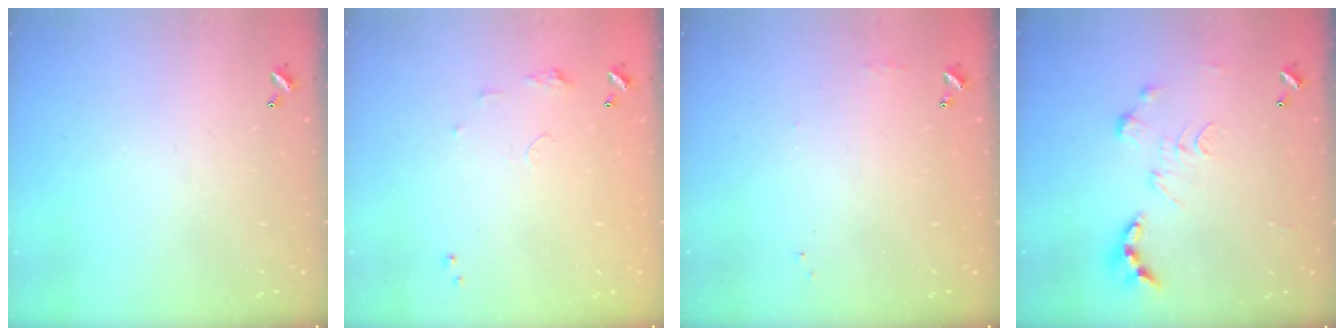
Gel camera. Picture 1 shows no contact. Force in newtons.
{"total": 6.3, "press": 6.3, "slide": 0.7}
{"total": 4.3, "press": 4.3, "slide": 0.6}
{"total": 0.0}